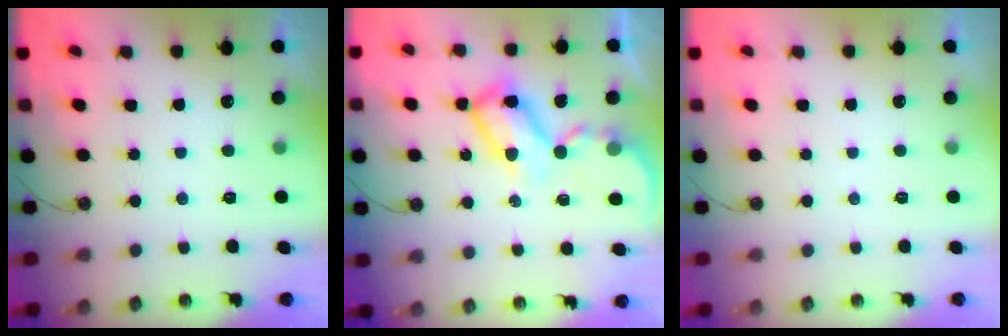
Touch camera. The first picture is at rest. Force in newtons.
{"total": 12.4, "press": 12.4, "slide": 1.1}
{"total": 0.0}